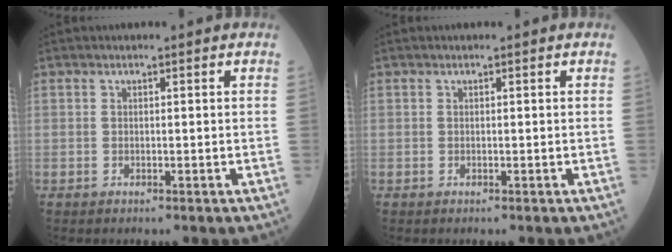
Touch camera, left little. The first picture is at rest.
{"total": 0.0}